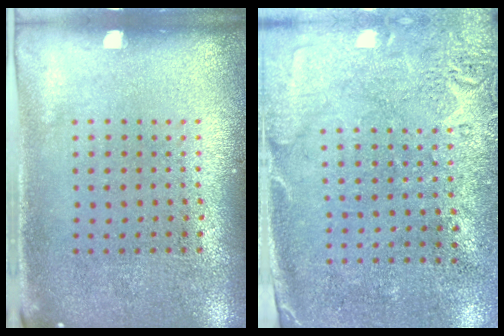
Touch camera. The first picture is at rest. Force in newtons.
{"total": 2.7, "press": 2.2, "slide": 1.6}